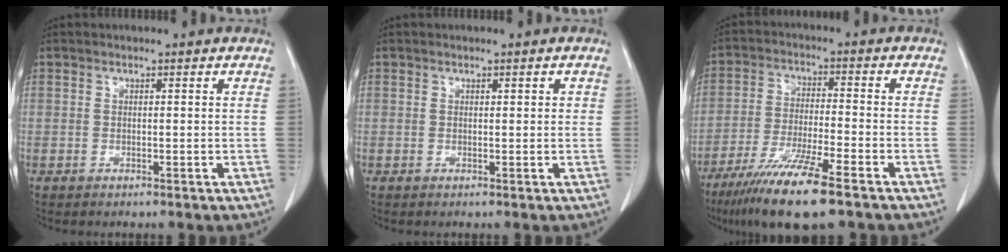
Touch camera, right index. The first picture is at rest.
{"total": 1.5, "force": [0.6, 0.8, 1.1], "torque": [-0.012, 0.003, 0.007]}
{"total": 12.4, "force": [-8.3, 0.6, 9.1], "torque": [-0.172, -0.034, -0.146]}